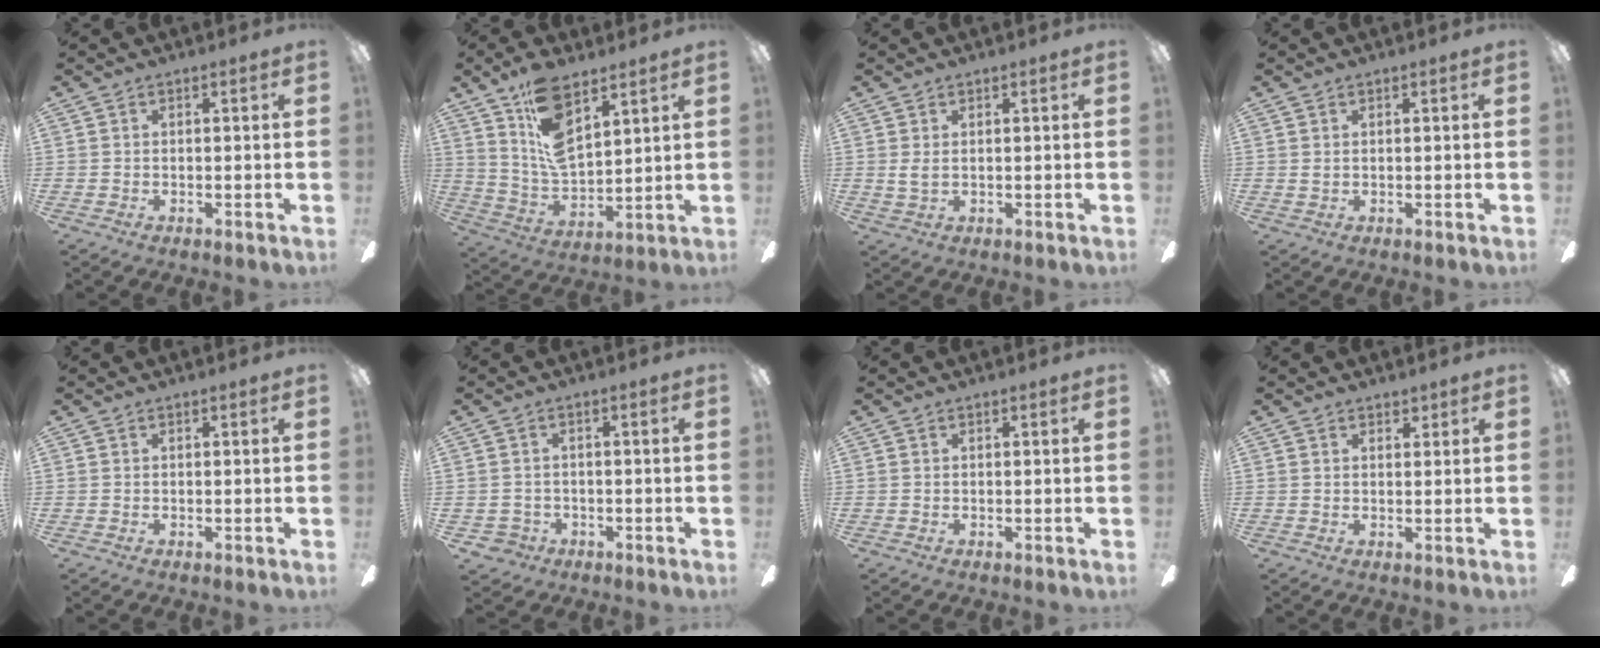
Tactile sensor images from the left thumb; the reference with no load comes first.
{"total": 14.9, "force": [9.4, 6.8, 9.4], "torque": [-0.167, -0.038, 0.172]}
{"total": 2.1, "force": [0.8, 1.0, 1.7], "torque": [-0.042, 0.000, 0.011]}
{"total": 0.8, "force": [0.5, 0.4, 0.5], "torque": [-0.011, 0.003, 0.008]}
{"total": 0.0}
{"total": 2.7, "force": [-0.8, 2.5, 0.7], "torque": [-0.031, 0.003, -0.020]}
{"total": 0.0}
{"total": 1.6, "force": [1.3, 0.8, 0.5], "torque": [-0.001, -0.003, 0.022]}